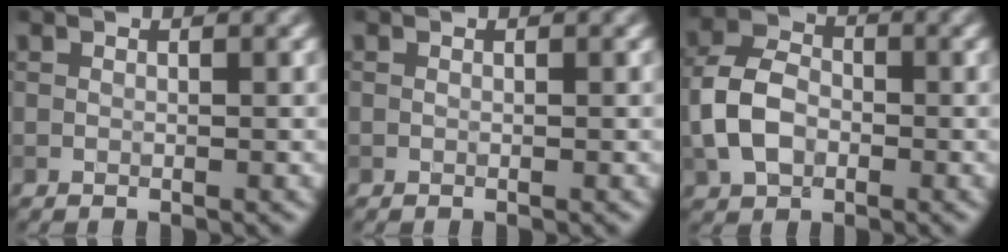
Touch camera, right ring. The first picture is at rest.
{"total": 0.0}
{"total": 5.4, "force": [-1.2, 3.9, 3.5], "torque": [-0.079, 0.005, -0.029]}